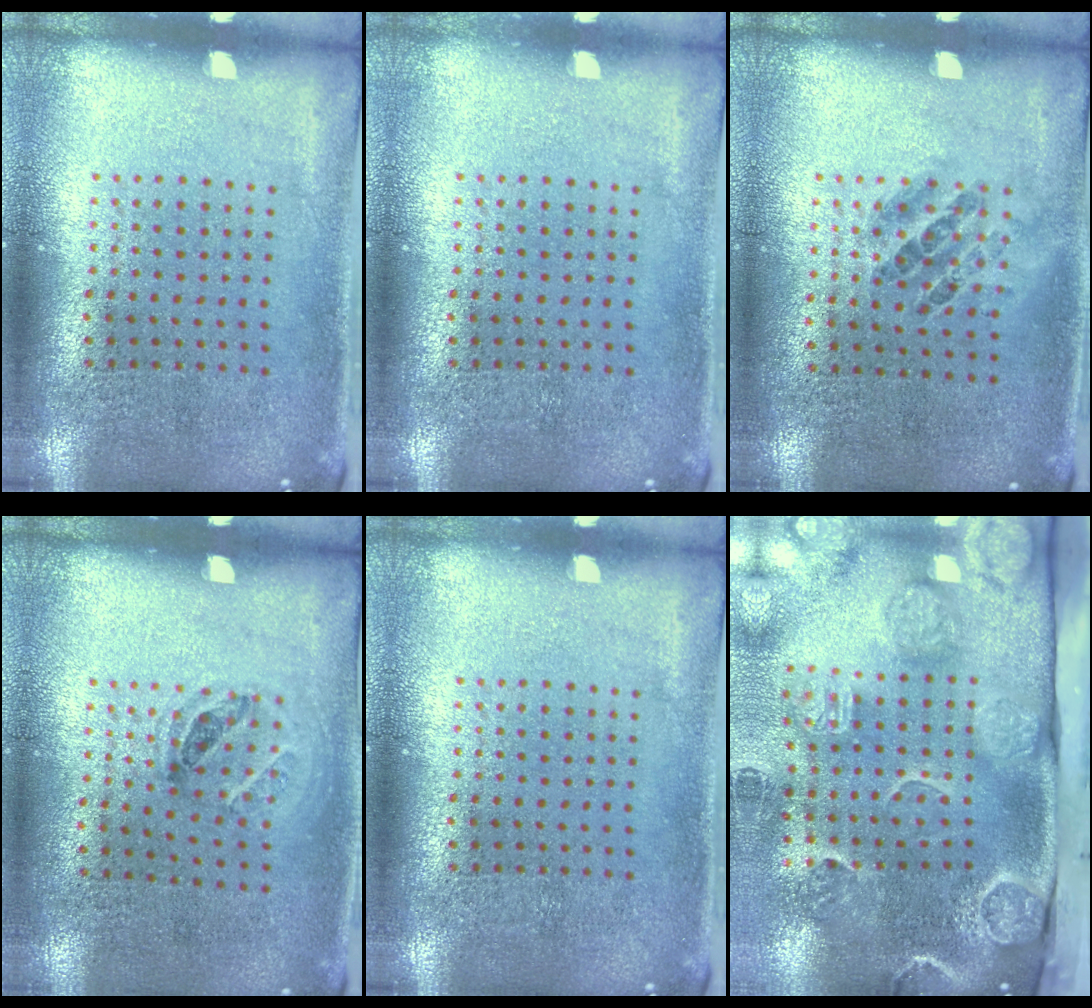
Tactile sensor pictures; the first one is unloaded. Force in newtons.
{"total": 0.0}
{"total": 0.9, "press": 0.6, "slide": 0.6}
{"total": 1.0, "press": 0.7, "slide": 0.7}
{"total": 0.0}
{"total": 4.8, "press": 3.4, "slide": 3.4}